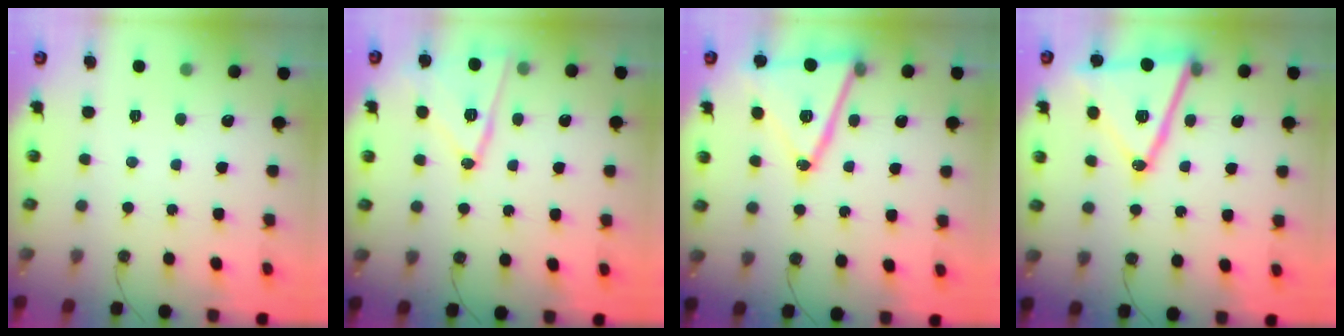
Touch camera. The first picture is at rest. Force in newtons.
{"total": 14.2, "press": 14.2, "slide": 0.5}
{"total": 18.7, "press": 18.4, "slide": 3.4}
{"total": 18.9, "press": 18.5, "slide": 3.5}